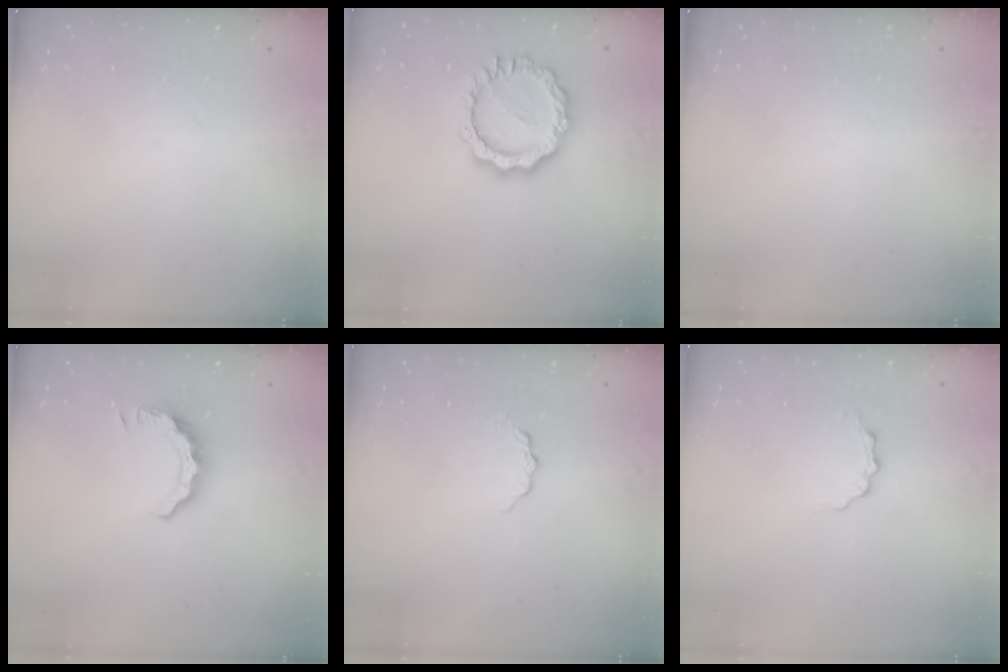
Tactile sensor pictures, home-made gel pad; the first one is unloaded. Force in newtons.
{"total": 11.8, "press": 11.7, "slide": 0.9}
{"total": 0.0}
{"total": 7.4, "press": 7.4, "slide": 0.6}
{"total": 3.7, "press": 3.7, "slide": 0.4}
{"total": 3.3, "press": 3.3, "slide": 0.4}